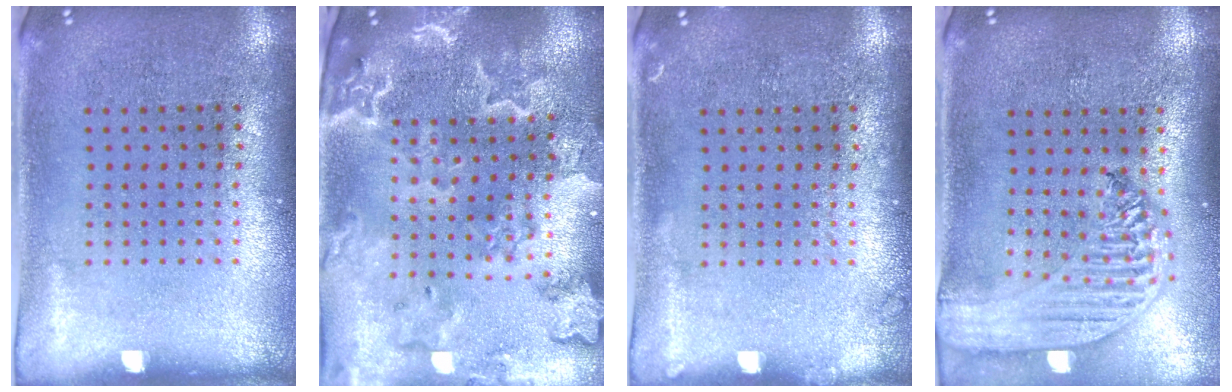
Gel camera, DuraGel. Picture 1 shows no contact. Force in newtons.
{"total": 3.7, "press": 3.2, "slide": 1.9}
{"total": 0.7, "press": 0.7, "slide": 0.2}
{"total": 2.7, "press": 2.2, "slide": 1.6}